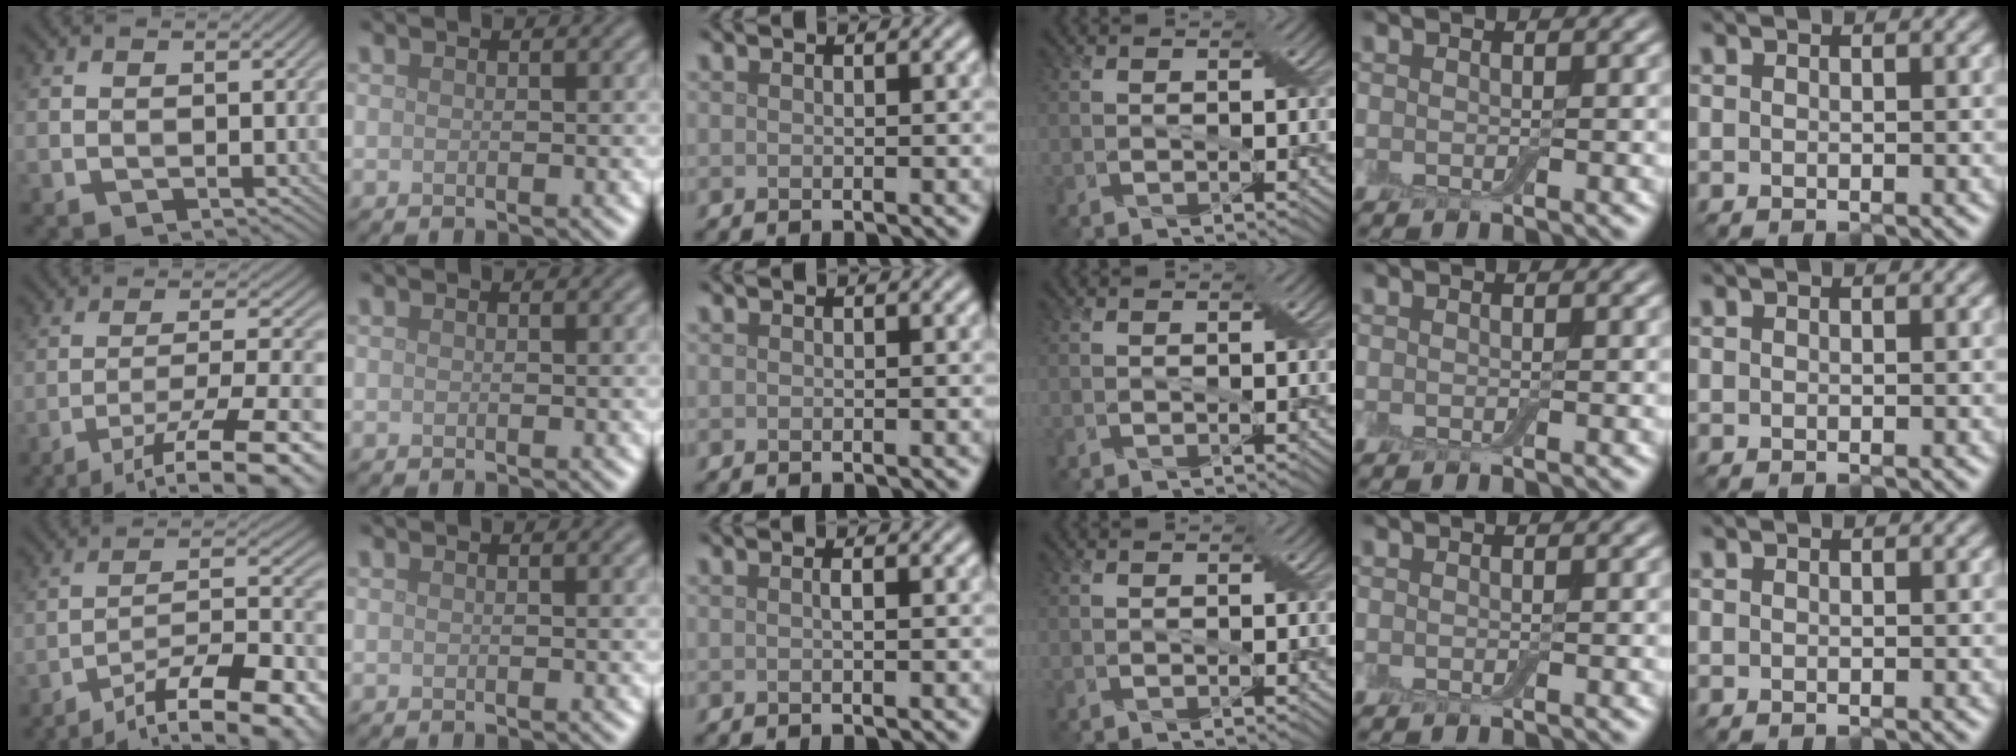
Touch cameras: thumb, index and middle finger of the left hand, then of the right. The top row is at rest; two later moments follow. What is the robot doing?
{"motion": "pour", "object": "bottle"}